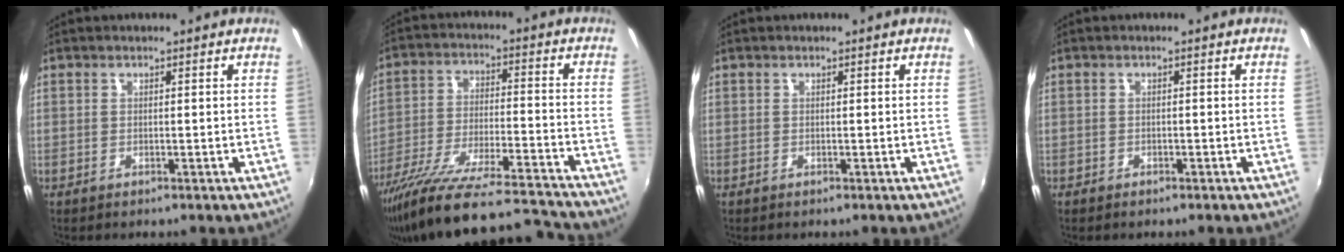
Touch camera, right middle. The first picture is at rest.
{"total": 23.8, "force": [-21.0, 1.9, 11.1], "torque": [-0.197, -0.056, -0.334]}
{"total": 0.0}
{"total": 0.8, "force": [-0.7, 0.4, 0.2], "torque": [-0.007, -0.001, -0.012]}